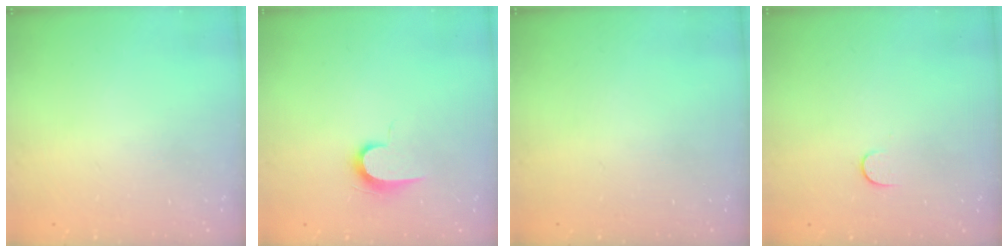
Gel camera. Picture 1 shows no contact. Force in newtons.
{"total": 6.4, "press": 6.3, "slide": 0.7}
{"total": 0.0}
{"total": 5.0, "press": 5.0, "slide": 0.5}